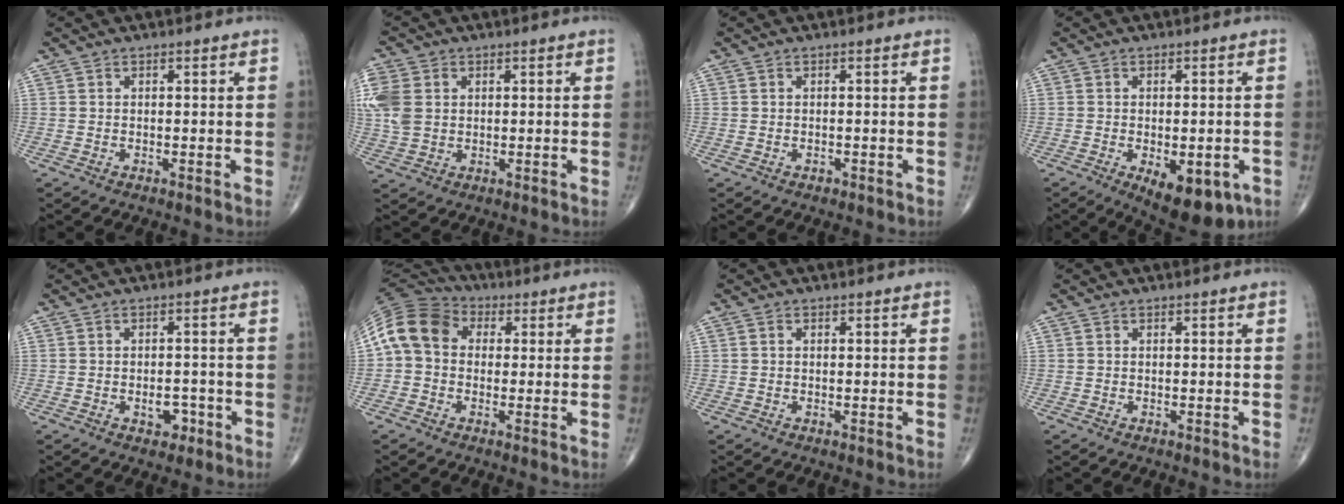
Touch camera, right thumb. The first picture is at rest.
{"total": 9.1, "force": [1.6, 7.0, 5.6], "torque": [-0.135, 0.005, 0.036]}
{"total": 0.5, "force": [-0.3, 0.4, 0.2], "torque": [0.002, 0.002, -0.006]}
{"total": 11.6, "force": [-4.5, 5.5, 9.2], "torque": [-0.116, -0.005, -0.052]}
{"total": 3.3, "force": [-1.4, 2.2, 2.0], "torque": [-0.007, 0.011, -0.017]}
{"total": 11.5, "force": [1.4, 9.1, 6.9], "torque": [-0.122, 0.033, 0.011]}
{"total": 0.6, "force": [0.1, 0.4, 0.4], "torque": [-0.008, 0.002, 0.002]}
{"total": 0.0}